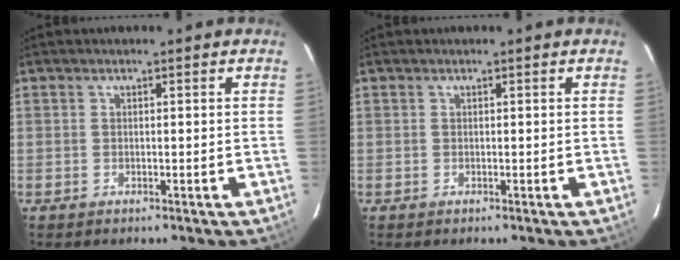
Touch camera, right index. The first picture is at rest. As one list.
[{"total": 0.0}]